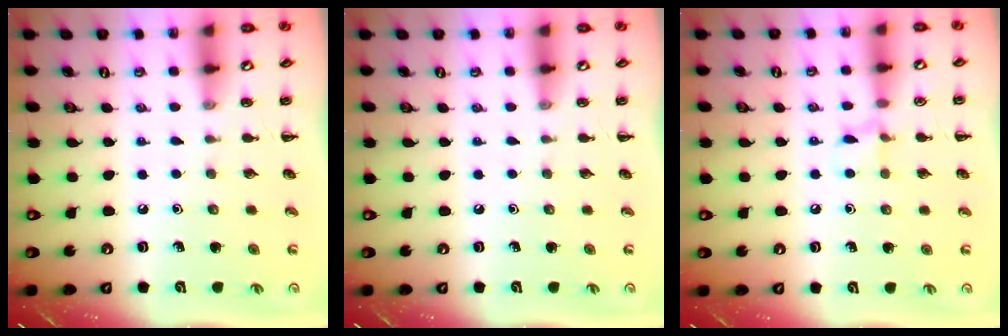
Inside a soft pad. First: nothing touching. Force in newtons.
{"total": 0.0}
{"total": 6.2, "press": 5.9, "slide": 1.8}